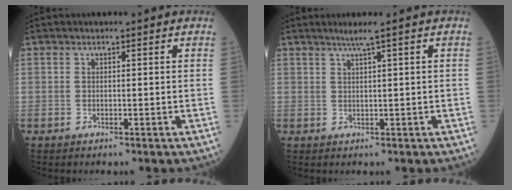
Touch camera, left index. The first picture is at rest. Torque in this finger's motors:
{"motor_torque": [0.26, -0.24, 0.06, 0.04]}